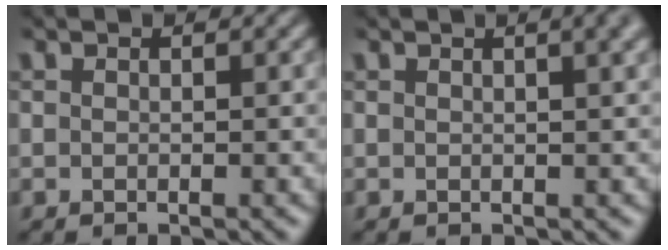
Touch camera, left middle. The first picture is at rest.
{"total": 4.3, "force": [2.0, 1.8, 3.3], "torque": [-0.013, 0.019, 0.001]}